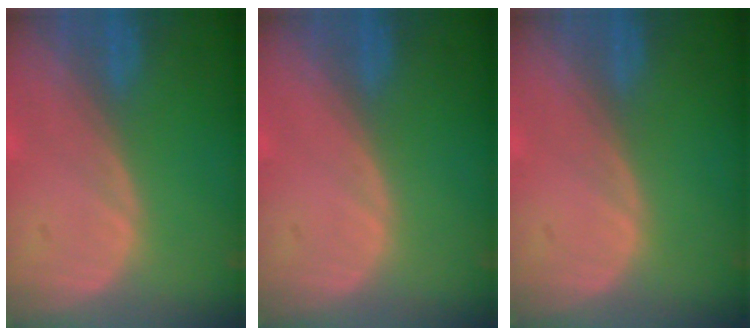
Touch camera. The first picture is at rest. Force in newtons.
{"total": 0.0}
{"total": 0.0}